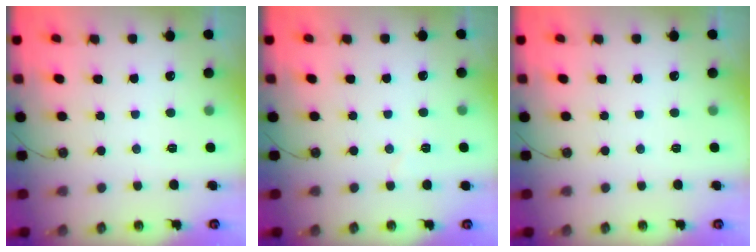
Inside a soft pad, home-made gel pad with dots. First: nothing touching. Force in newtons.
{"total": 3.0, "press": 2.4, "slide": 1.7}
{"total": 0.0}